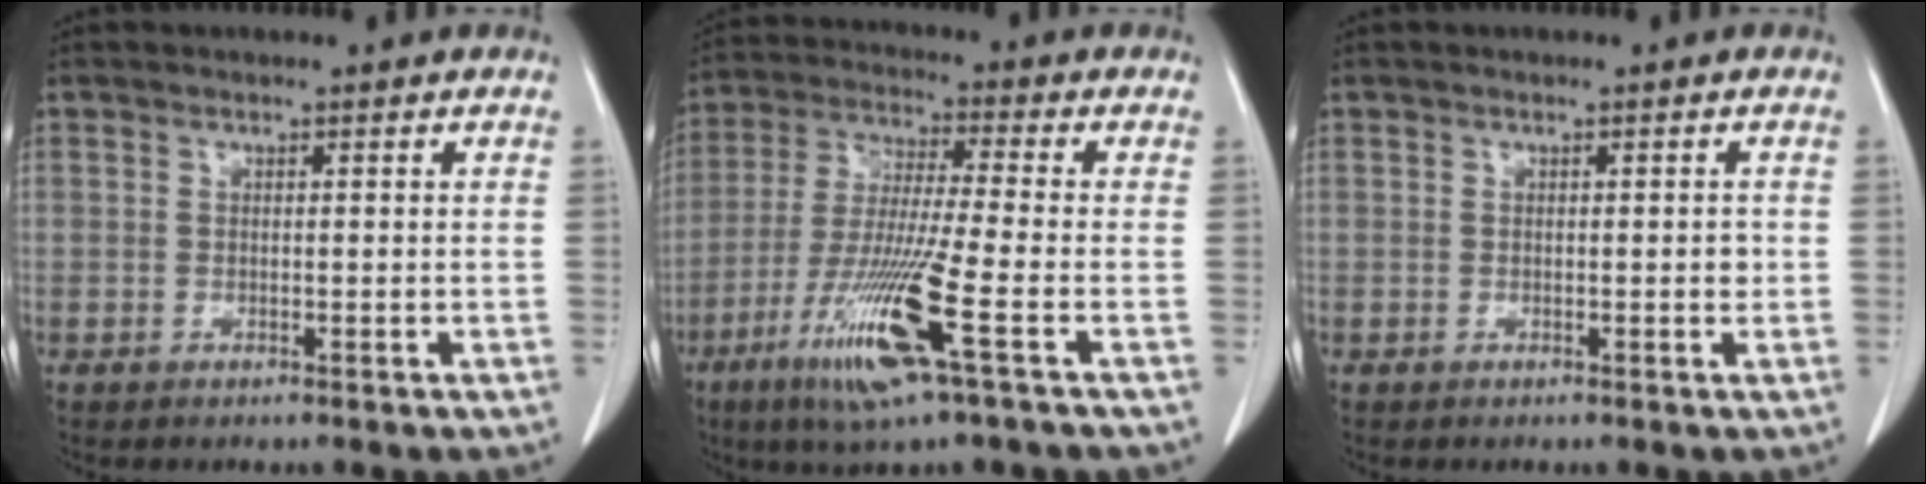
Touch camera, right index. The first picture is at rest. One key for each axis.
{"total": 13.7, "fx": -6.0, "fy": -0.4, "fz": 12.3, "tx": -0.255, "ty": -0.031, "tz": -0.115}
{"total": 0.9, "fx": -0.1, "fy": 0.3, "fz": 0.8, "tx": -0.011, "ty": 0.000, "tz": 0.000}